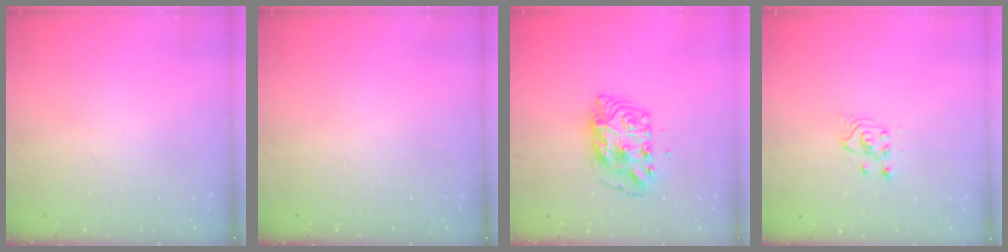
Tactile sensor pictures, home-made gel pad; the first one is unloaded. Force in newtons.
{"total": 0.0}
{"total": 9.4, "press": 9.4, "slide": 0.8}
{"total": 2.6, "press": 2.6, "slide": 0.1}